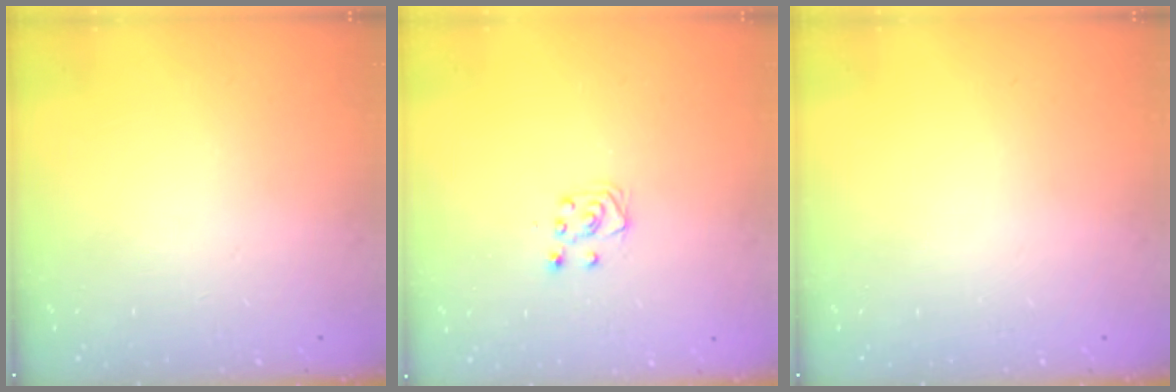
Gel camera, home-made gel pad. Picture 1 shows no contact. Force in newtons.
{"total": 5.1, "press": 5.1, "slide": 0.4}
{"total": 0.0}